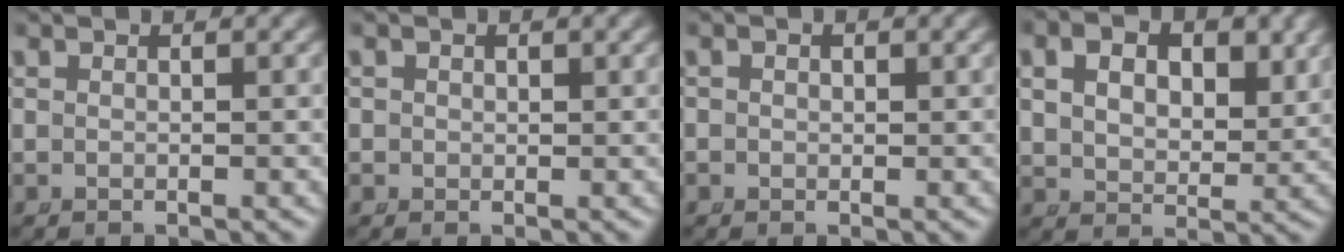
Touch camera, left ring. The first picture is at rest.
{"total": 1.5, "force": [0.2, 1.5, 0.3], "torque": [-0.008, -0.005, 0.005]}
{"total": 1.2, "force": [0.0, 1.2, 0.3], "torque": [-0.006, -0.004, 0.000]}
{"total": 4.6, "force": [1.8, 3.1, 2.8], "torque": [-0.049, -0.016, 0.039]}